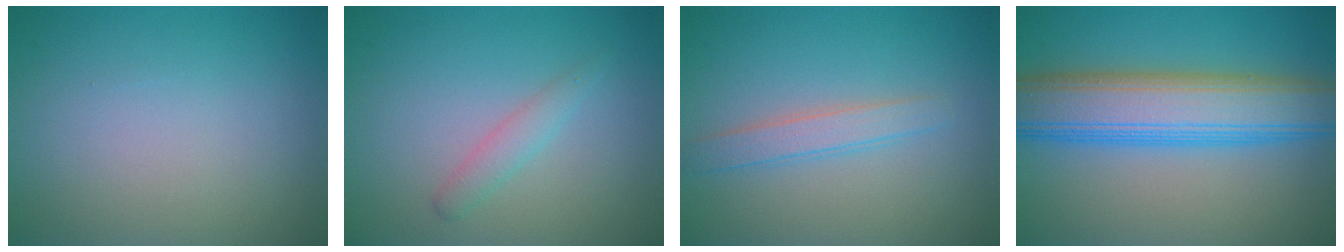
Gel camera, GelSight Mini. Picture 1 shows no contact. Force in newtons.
{"total": 1.6, "press": 1.6, "slide": 0.1}
{"total": 2.1, "press": 2.1, "slide": 0.0}
{"total": 9.3, "press": 9.3, "slide": 0.5}